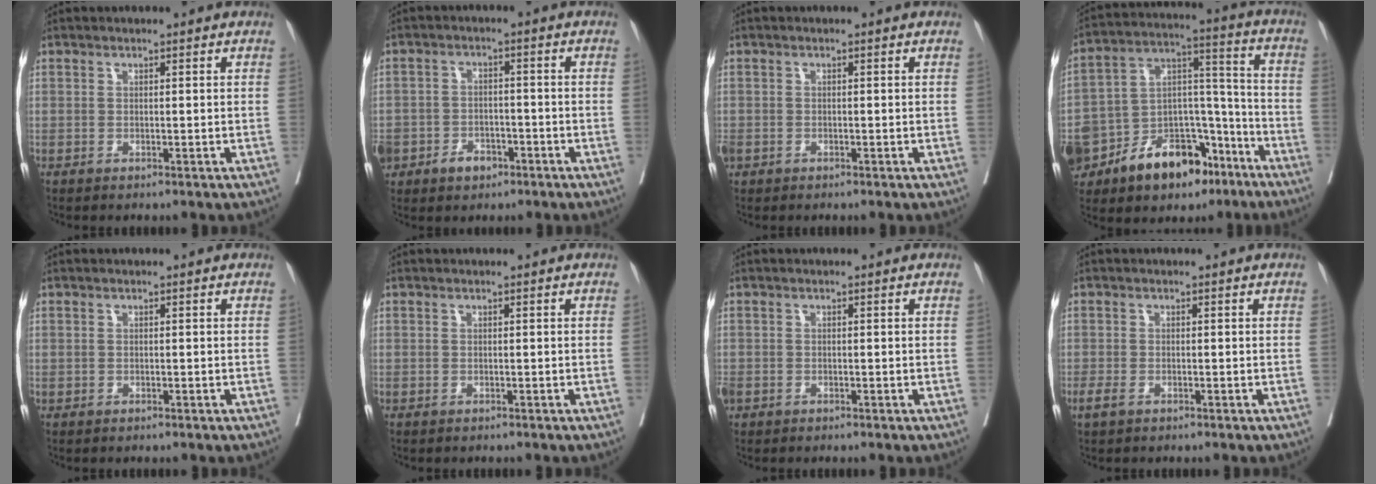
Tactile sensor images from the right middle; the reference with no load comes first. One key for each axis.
{"total": 11.2, "fx": -4.7, "fy": 8.9, "fz": 4.9, "tx": -0.137, "ty": 0.015, "tz": -0.070}
{"total": 3.1, "fx": -1.3, "fy": 2.4, "fz": 1.5, "tx": -0.049, "ty": -0.004, "tz": -0.023}
{"total": 27.3, "fx": -16.5, "fy": 14.2, "fz": 16.5, "tx": -0.346, "ty": 0.004, "tz": -0.267}
{"total": 0.0}
{"total": 0.0}
{"total": 3.6, "fx": -1.5, "fy": 2.8, "fz": 1.7, "tx": -0.060, "ty": -0.005, "tz": -0.027}
{"total": 1.5, "fx": -0.8, "fy": 0.7, "fz": 1.0, "tx": -0.027, "ty": -0.001, "tz": -0.011}